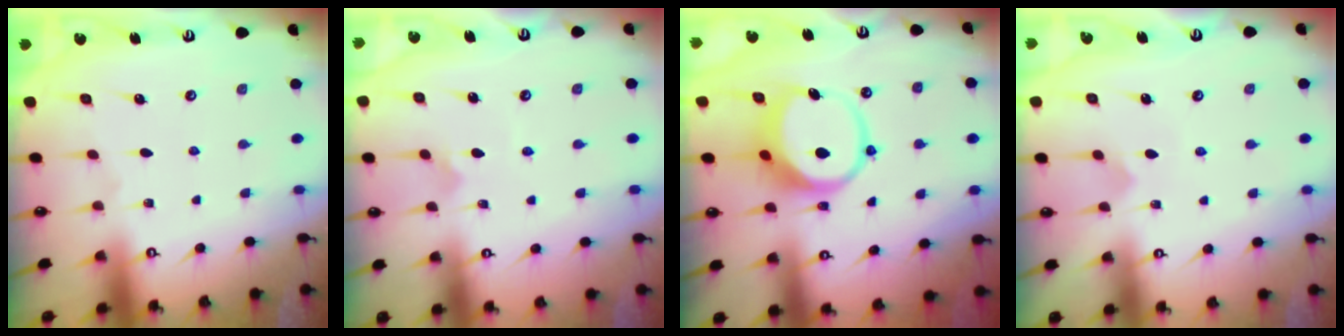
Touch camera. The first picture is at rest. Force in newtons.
{"total": 2.7, "press": 2.6, "slide": 0.5}
{"total": 9.0, "press": 8.9, "slide": 1.3}
{"total": 3.9, "press": 3.9, "slide": 0.2}